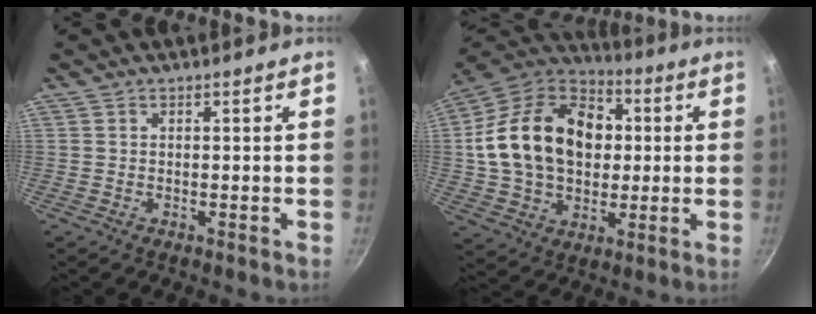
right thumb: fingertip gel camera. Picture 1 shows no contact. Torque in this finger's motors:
{"motor_torque": [-0.54, 1.74, 0.92, -0.66, 0.19]}